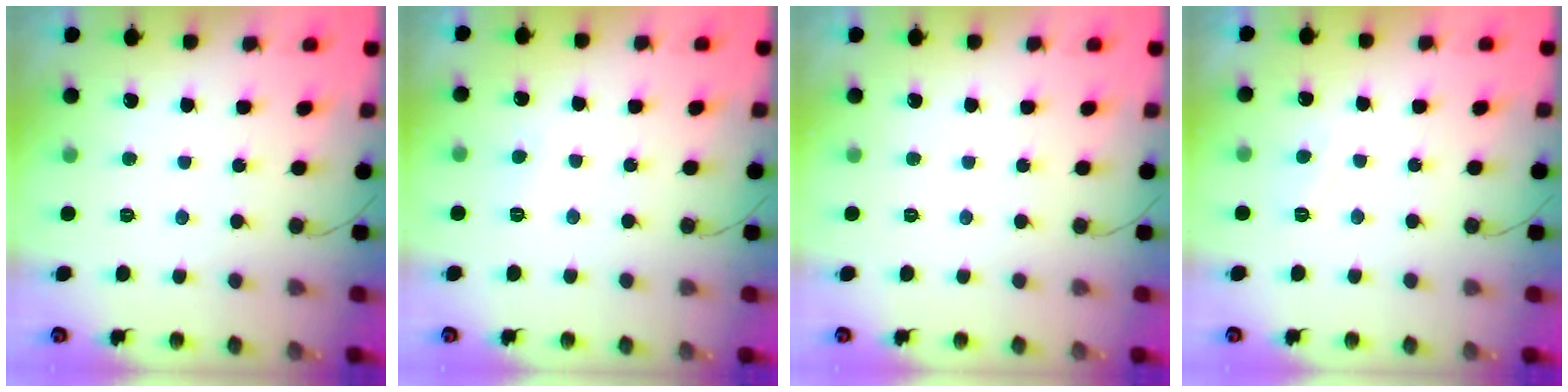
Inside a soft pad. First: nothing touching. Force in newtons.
{"total": 4.9, "press": 4.9, "slide": 0.6}
{"total": 0.0}
{"total": 2.7, "press": 2.5, "slide": 0.8}